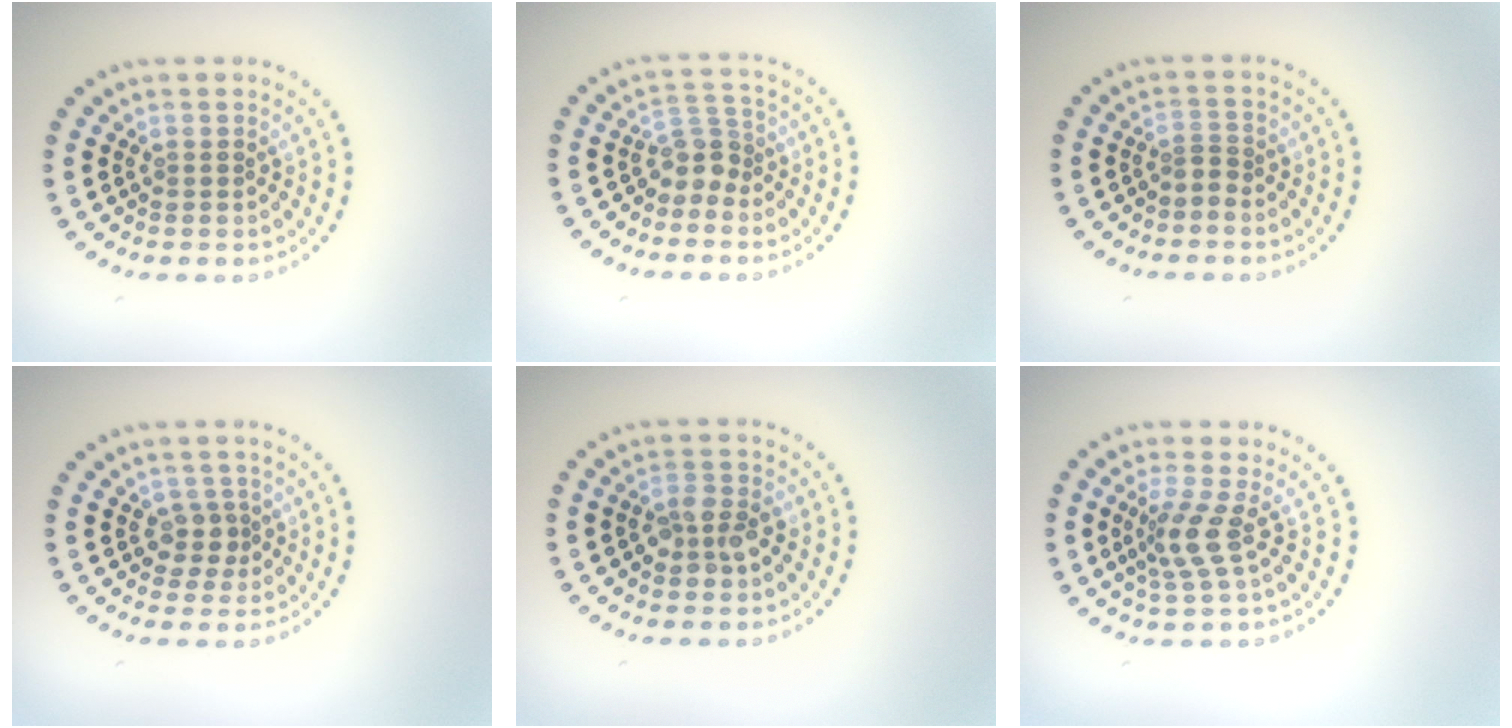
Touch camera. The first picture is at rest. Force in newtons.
{"total": 2.5, "press": 1.9, "slide": 1.6}
{"total": 1.0, "press": 0.6, "slide": 0.8}
{"total": 1.9, "press": 1.6, "slide": 1.1}
{"total": 2.6, "press": 2.4, "slide": 1.0}
{"total": 2.9, "press": 2.0, "slide": 2.0}